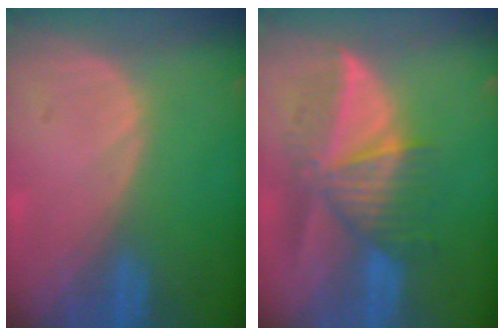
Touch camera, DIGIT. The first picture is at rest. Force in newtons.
{"total": 8.4, "press": 7.9, "slide": 2.9}